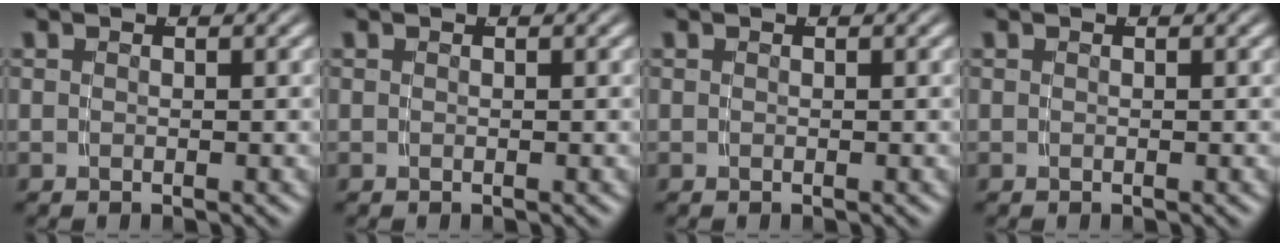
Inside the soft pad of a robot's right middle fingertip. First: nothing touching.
{"total": 0.0}
{"total": 0.0}
{"total": 0.0}